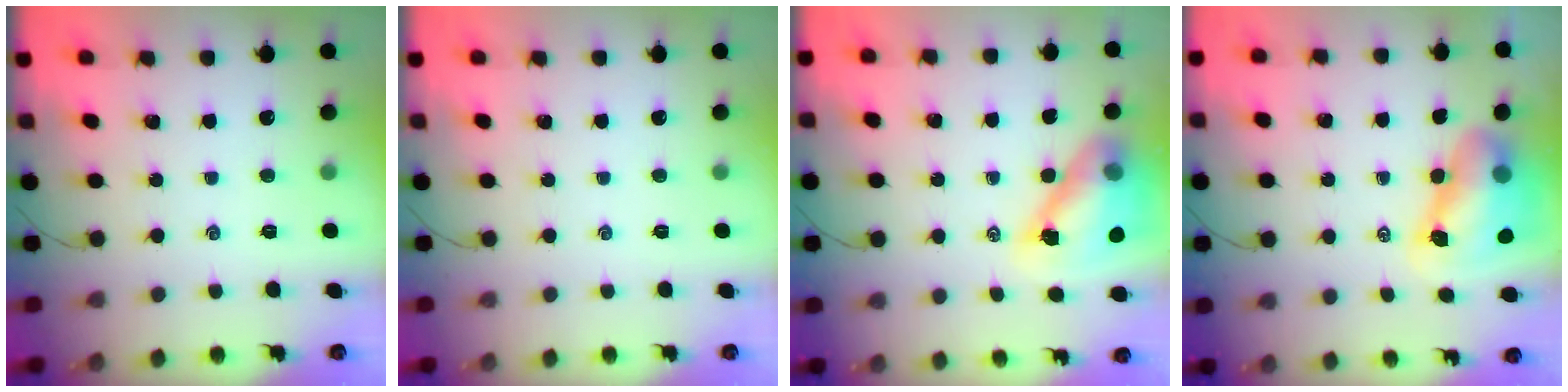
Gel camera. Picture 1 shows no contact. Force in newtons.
{"total": 0.0}
{"total": 12.5, "press": 12.1, "slide": 3.2}
{"total": 10.3, "press": 10.0, "slide": 2.5}